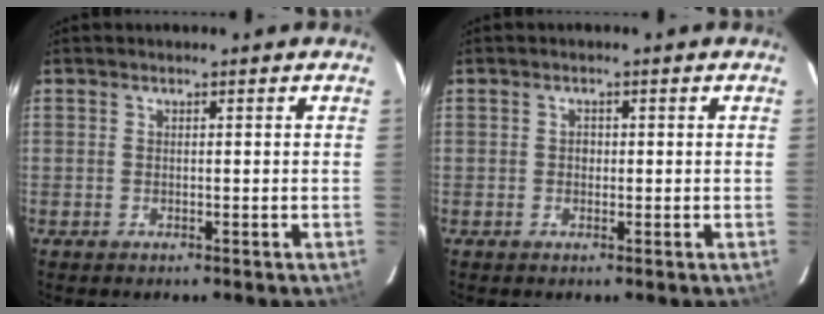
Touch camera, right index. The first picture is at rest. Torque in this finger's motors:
{"motor_torque": [0.24, 0.15, 0.09, 0.02]}